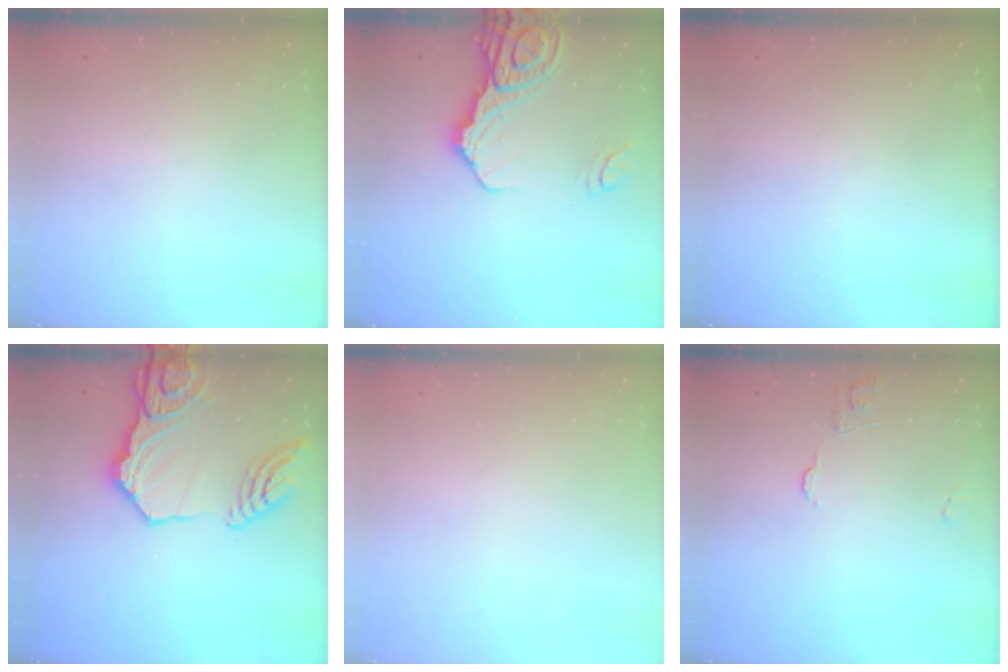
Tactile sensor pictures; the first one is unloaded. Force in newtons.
{"total": 14.2, "press": 14.1, "slide": 1.7}
{"total": 0.0}
{"total": 19.1, "press": 19.0, "slide": 1.3}
{"total": 0.0}
{"total": 6.4, "press": 6.3, "slide": 0.6}